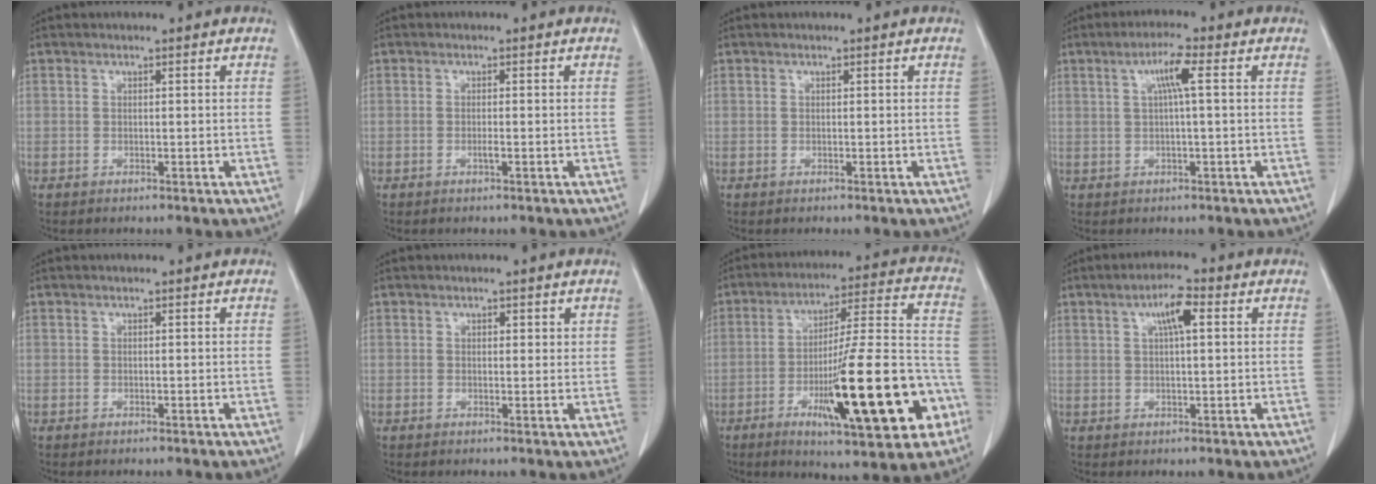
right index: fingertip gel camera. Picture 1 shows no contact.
{"total": 0.6, "force": [-0.2, 0.0, 0.6], "torque": [-0.014, -0.001, -0.004]}
{"total": 0.0}
{"total": 4.3, "force": [1.2, 0.0, 4.1], "torque": [-0.075, 0.009, 0.022]}
{"total": 0.0}
{"total": 1.6, "force": [1.1, 0.8, 0.8], "torque": [-0.005, -0.001, 0.013]}
{"total": 22.4, "force": [-8.0, 3.4, 20.7], "torque": [-0.295, 0.005, -0.111]}
{"total": 5.0, "force": [1.9, 0.9, 4.5], "torque": [-0.082, 0.009, 0.033]}